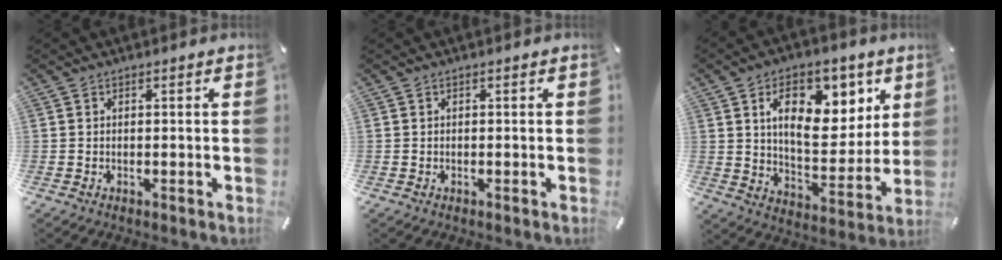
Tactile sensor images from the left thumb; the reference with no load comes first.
{"total": 0.0}
{"total": 15.8, "force": [7.4, 9.5, 10.1], "torque": [-0.148, -0.030, 0.127]}